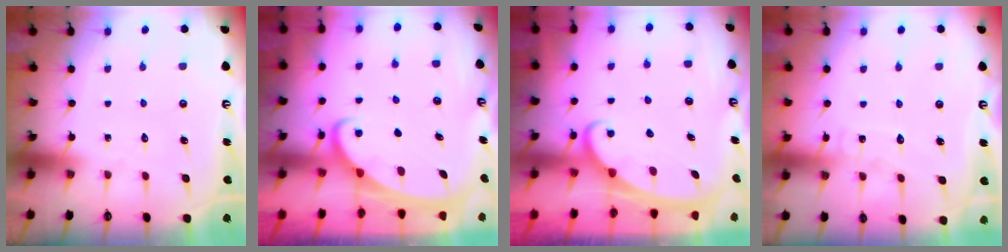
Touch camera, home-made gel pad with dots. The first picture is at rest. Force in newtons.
{"total": 2.1, "press": 2.1, "slide": 0.3}
{"total": 2.4, "press": 2.4, "slide": 0.3}
{"total": 5.0, "press": 5.0, "slide": 0.6}